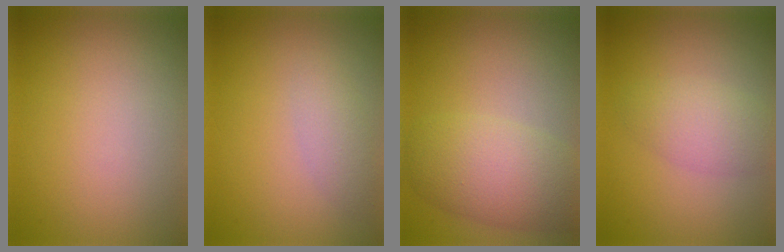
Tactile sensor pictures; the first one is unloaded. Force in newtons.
{"total": 1.8, "press": 1.8, "slide": 0.1}
{"total": 6.1, "press": 6.1, "slide": 0.1}
{"total": 3.0, "press": 3.0, "slide": 0.2}